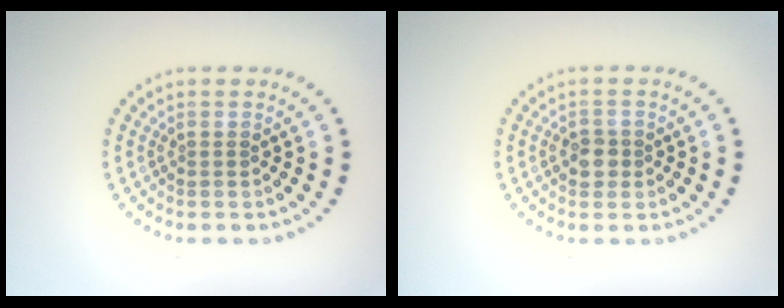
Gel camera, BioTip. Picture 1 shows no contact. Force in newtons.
{"total": 1.7, "press": 1.6, "slide": 0.5}